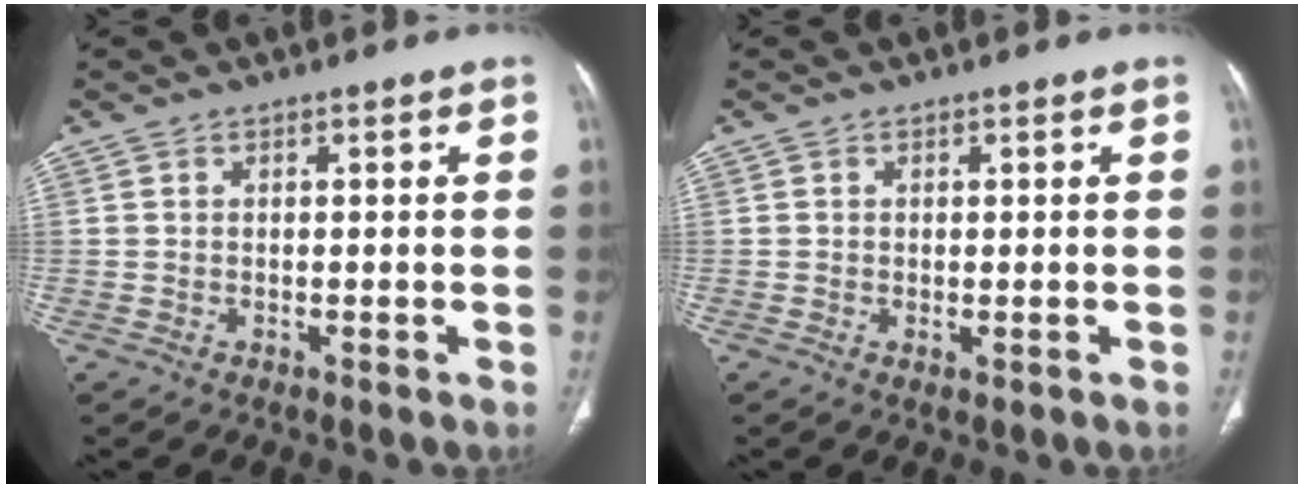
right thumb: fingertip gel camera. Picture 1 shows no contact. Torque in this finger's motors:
{"motor_torque": [-0.25, 0.04, -0.38, 0.04, -0.02]}